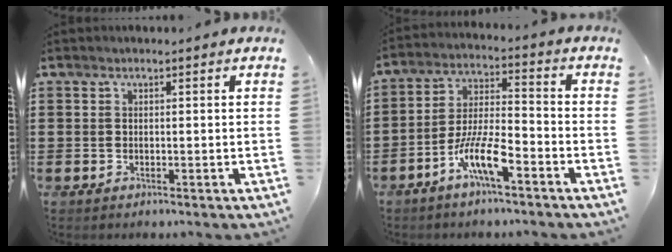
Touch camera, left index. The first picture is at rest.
{"total": 9.0, "force": [-5.6, 2.0, 6.8], "torque": [-0.148, 0.001, -0.109]}